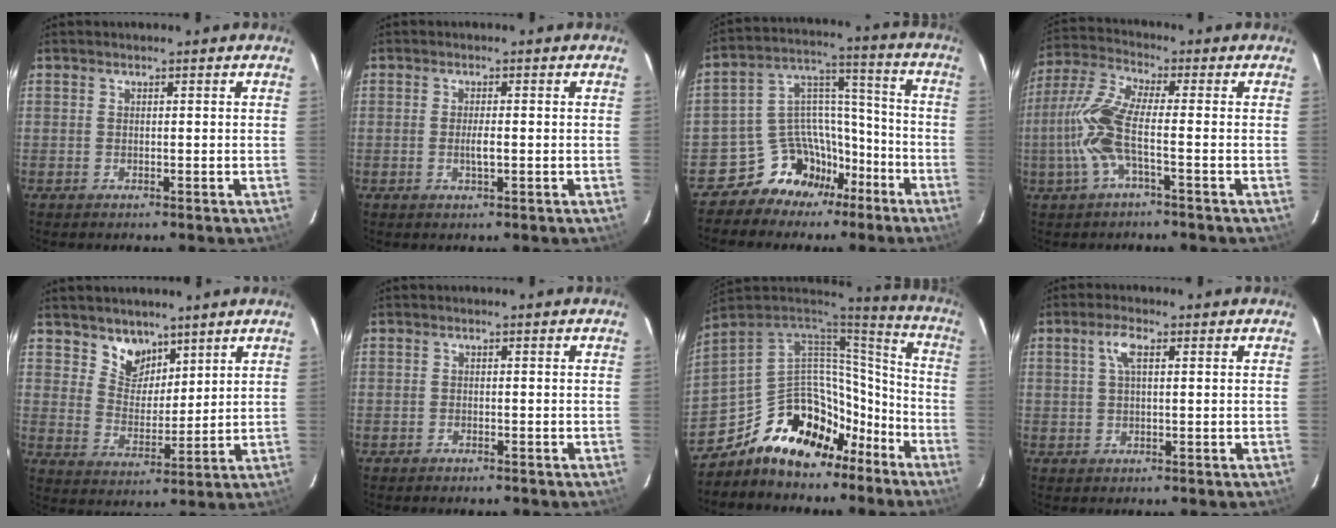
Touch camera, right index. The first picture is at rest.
{"total": 2.1, "force": [-0.3, 0.4, 2.0], "torque": [-0.039, -0.001, -0.006]}
{"total": 11.7, "force": [-8.5, 7.5, 2.7], "torque": [-0.046, 0.065, -0.141]}
{"total": 9.9, "force": [-2.5, 1.8, 9.4], "torque": [-0.224, 0.004, -0.051]}
{"total": 6.6, "force": [4.9, 4.2, 1.5], "torque": [-0.015, -0.002, 0.095]}
{"total": 1.5, "force": [-1.4, 0.6, 0.3], "torque": [-0.013, -0.001, -0.022]}
{"total": 20.0, "force": [-13.5, 12.3, 8.2], "torque": [-0.160, 0.058, -0.202]}
{"total": 3.2, "force": [1.0, 1.0, 2.8], "torque": [-0.060, 0.009, 0.019]}